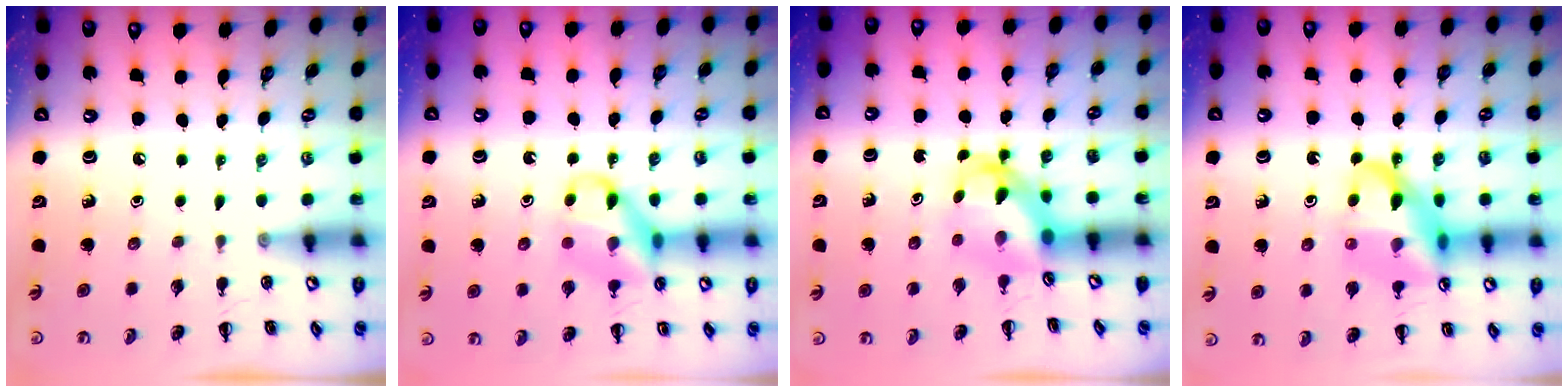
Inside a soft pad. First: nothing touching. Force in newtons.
{"total": 12.4, "press": 12.3, "slide": 1.6}
{"total": 4.4, "press": 4.3, "slide": 0.7}
{"total": 16.8, "press": 16.5, "slide": 3.2}